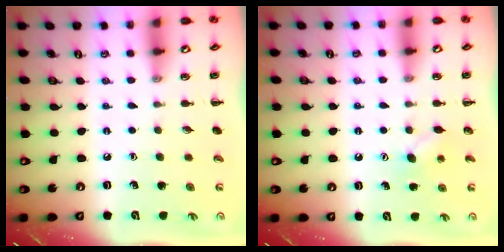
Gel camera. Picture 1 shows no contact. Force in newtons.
{"total": 3.4, "press": 3.3, "slide": 0.7}